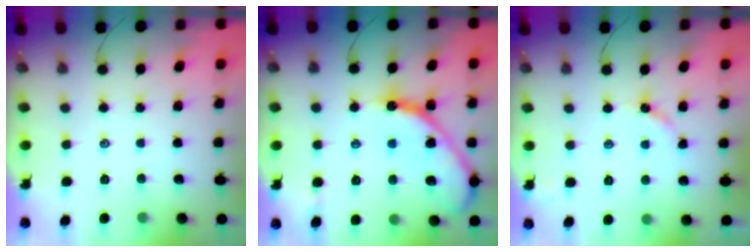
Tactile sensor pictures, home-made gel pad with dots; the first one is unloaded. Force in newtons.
{"total": 14.2, "press": 14.2, "slide": 1.2}
{"total": 3.8, "press": 3.7, "slide": 0.4}